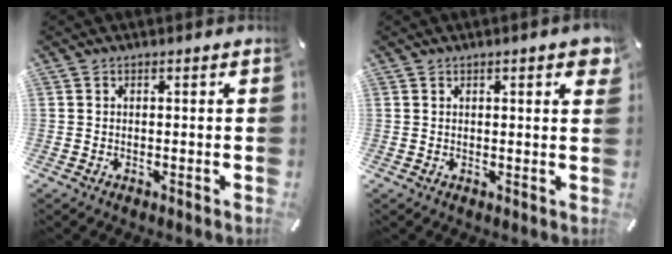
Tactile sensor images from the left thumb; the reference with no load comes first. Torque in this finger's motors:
{"motor_torque": [0.11, -0.34, -0.01, -0.01, 0.00]}